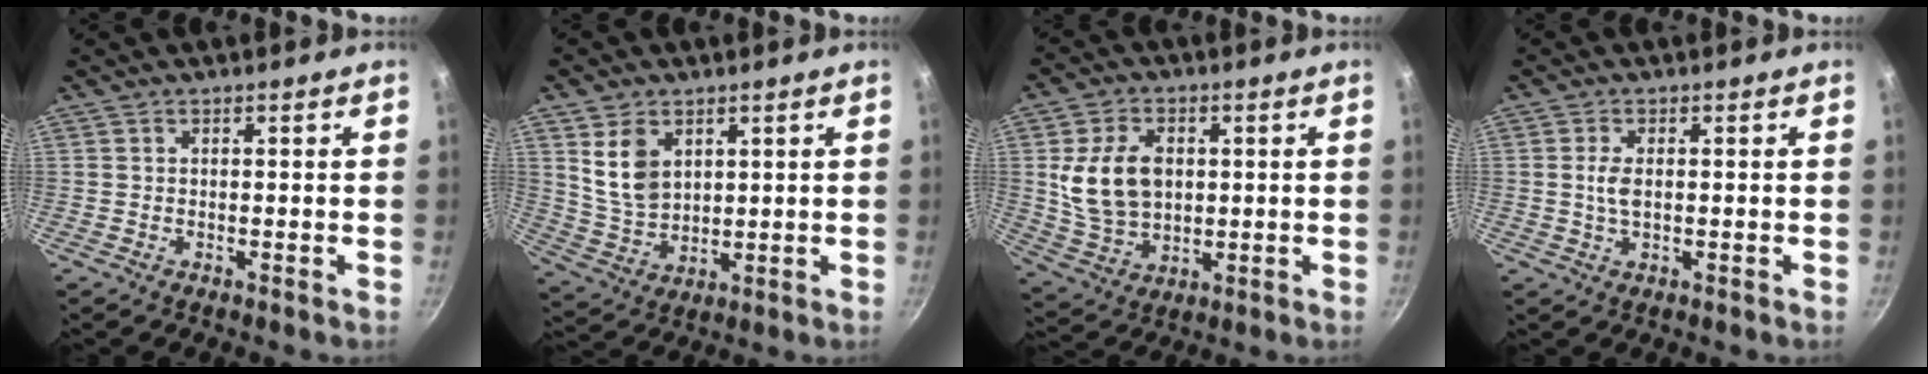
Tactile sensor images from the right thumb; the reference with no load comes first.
{"total": 8.5, "force": [3.1, 6.4, 4.7], "torque": [-0.064, -0.022, 0.073]}
{"total": 12.6, "force": [1.7, 9.1, 8.5], "torque": [-0.137, -0.007, 0.041]}
{"total": 3.0, "force": [0.3, 1.6, 2.5], "torque": [-0.049, 0.001, 0.005]}